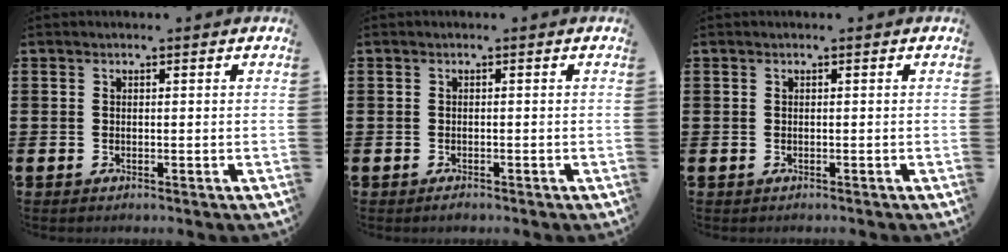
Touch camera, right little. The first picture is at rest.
{"total": 0.6, "force": [-0.4, 0.2, 0.4], "torque": [0.000, -0.005, -0.009]}
{"total": 0.0}